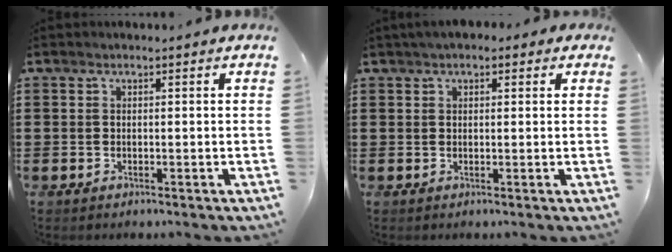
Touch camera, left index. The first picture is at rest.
{"total": 1.9, "force": [1.2, 1.0, 1.1], "torque": [-0.025, 0.009, 0.020]}